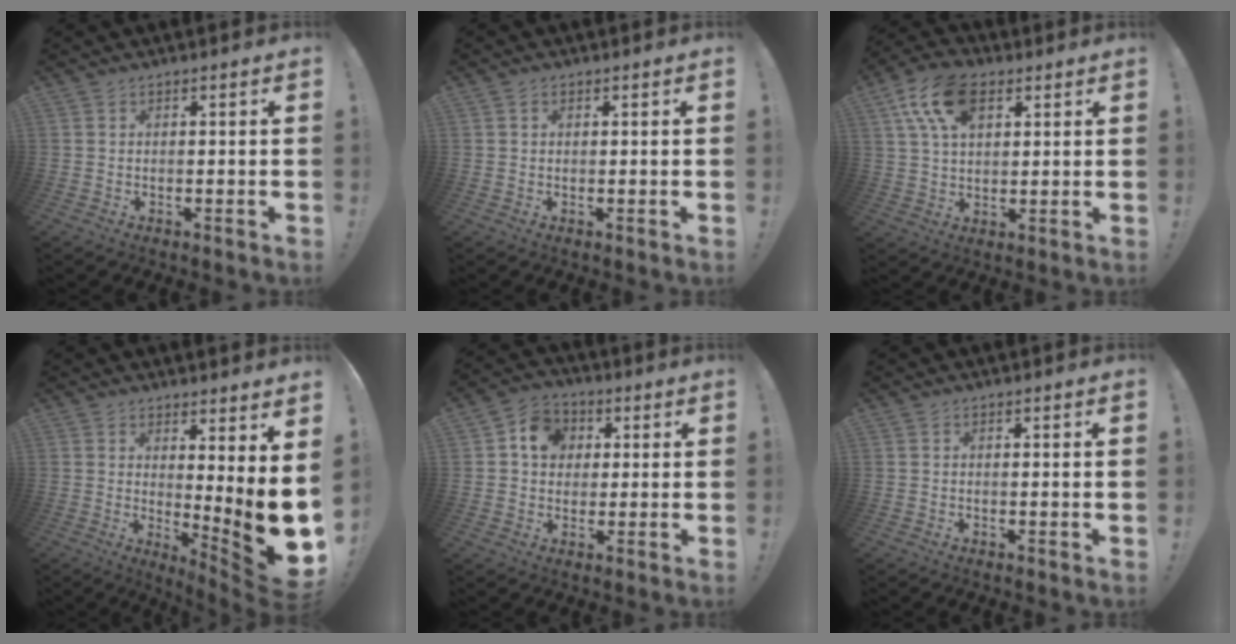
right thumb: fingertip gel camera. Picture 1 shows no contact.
{"total": 0.6, "force": [0.4, 0.3, 0.3], "torque": [0.001, -0.002, 0.006]}
{"total": 14.3, "force": [6.4, 8.1, 9.9], "torque": [-0.175, -0.014, 0.116]}
{"total": 9.6, "force": [0.3, -0.4, 9.6], "torque": [-0.133, -0.047, 0.009]}
{"total": 9.3, "force": [2.5, 7.9, 4.3], "torque": [-0.060, 0.000, 0.050]}
{"total": 0.5, "force": [0.0, -0.2, 0.5], "torque": [-0.006, -0.002, -0.001]}